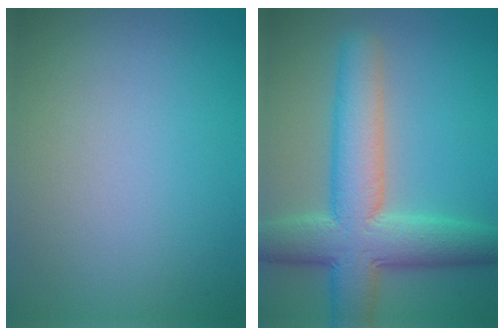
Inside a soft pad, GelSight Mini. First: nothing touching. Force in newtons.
{"total": 9.1, "press": 9.1, "slide": 0.6}